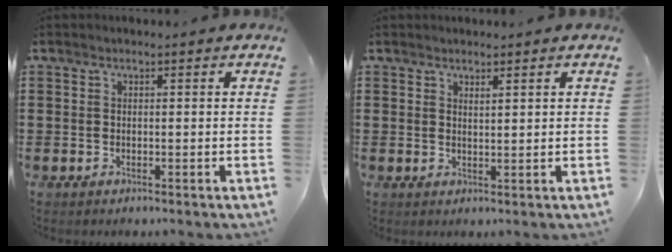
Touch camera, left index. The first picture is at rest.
{"total": 1.4, "force": [1.2, 0.1, 0.6], "torque": [-0.012, 0.000, 0.023]}